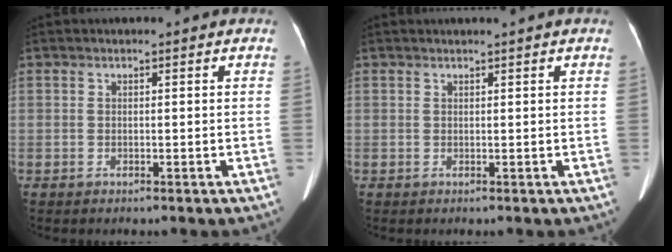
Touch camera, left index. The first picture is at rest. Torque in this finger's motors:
{"motor_torque": [0.44, -0.57, 0.21, 0.06]}